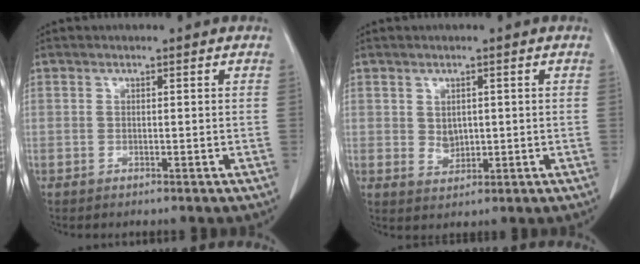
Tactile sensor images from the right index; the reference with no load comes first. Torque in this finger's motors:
{"motor_torque": [0.36, 0.28, 0.03, 0.01]}